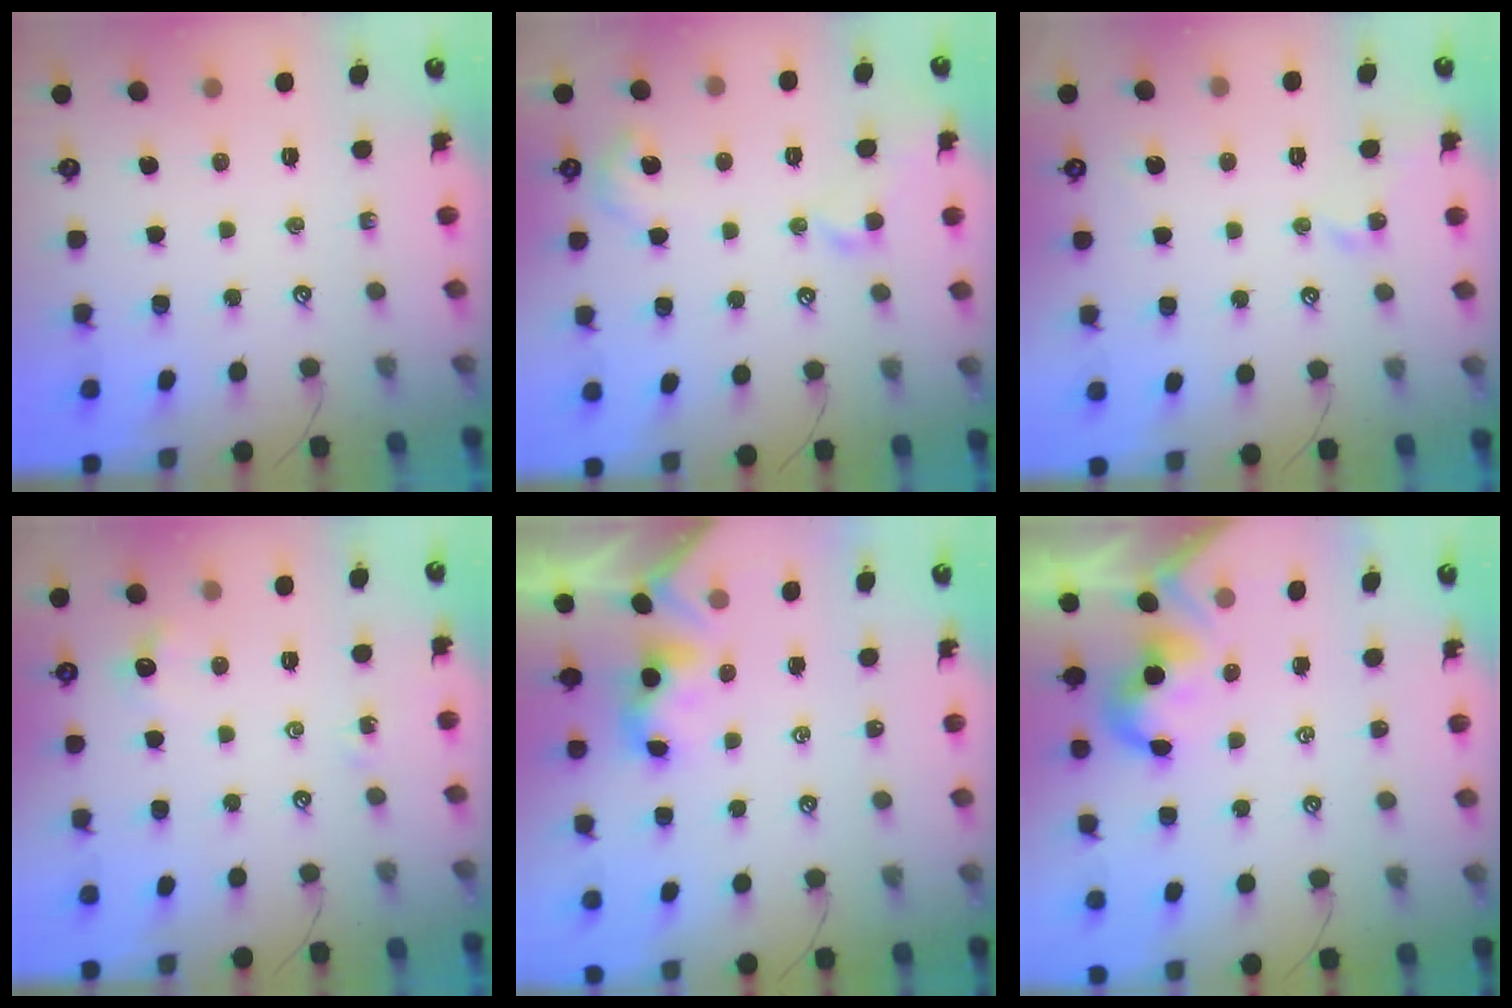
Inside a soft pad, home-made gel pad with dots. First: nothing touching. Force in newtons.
{"total": 4.6, "press": 4.6, "slide": 0.8}
{"total": 1.6, "press": 1.5, "slide": 0.4}
{"total": 3.5, "press": 3.4, "slide": 0.6}
{"total": 1.1, "press": 1.0, "slide": 0.4}
{"total": 2.1, "press": 2.0, "slide": 0.5}